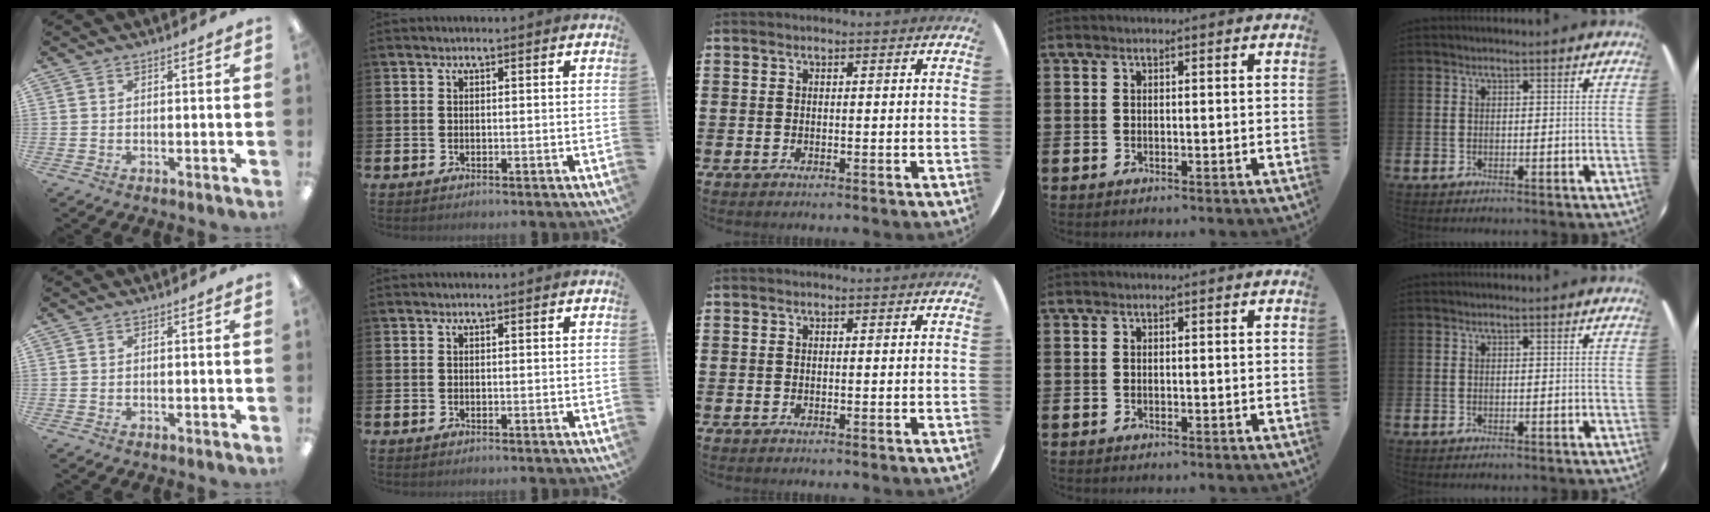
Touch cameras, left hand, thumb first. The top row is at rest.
{}